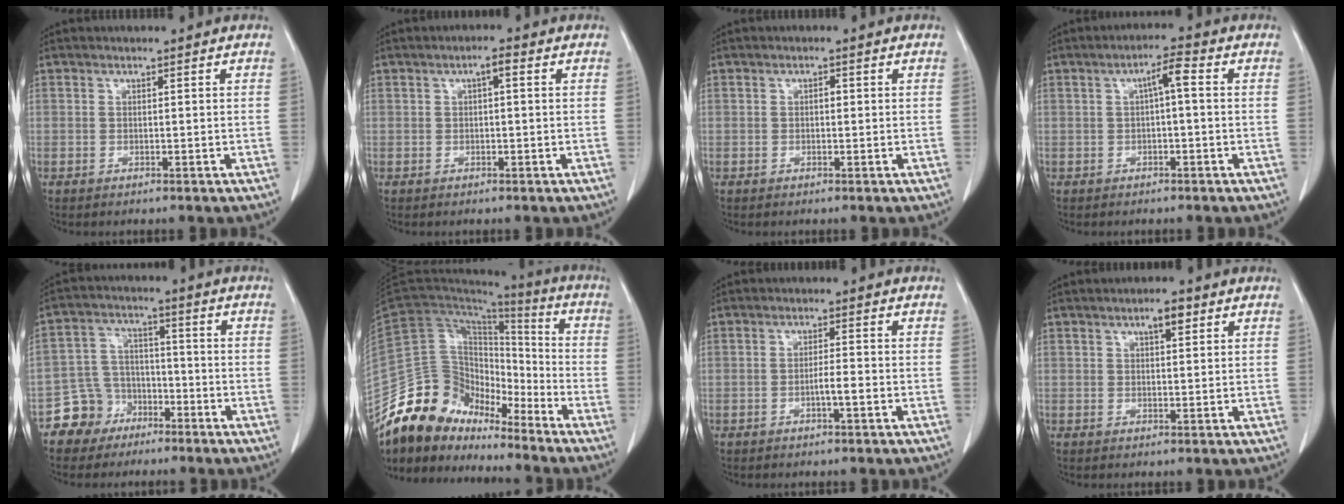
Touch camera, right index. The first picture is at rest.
{"total": 2.4, "force": [0.8, 0.8, 2.2], "torque": [-0.039, 0.010, 0.013]}
{"total": 1.3, "force": [0.1, 0.7, 1.1], "torque": [-0.021, 0.002, 0.001]}
{"total": 3.9, "force": [0.6, 0.8, 3.7], "torque": [-0.066, 0.014, 0.008]}
{"total": 7.8, "force": [-4.7, 6.2, 0.6], "torque": [-0.006, 0.018, -0.080]}
{"total": 18.1, "force": [-15.1, 8.2, 5.7], "torque": [-0.098, 0.058, -0.269]}
{"total": 2.8, "force": [-0.9, 0.4, 2.6], "torque": [-0.046, 0.002, -0.014]}
{"total": 3.4, "force": [1.8, 1.2, 2.6], "torque": [-0.046, 0.004, 0.030]}